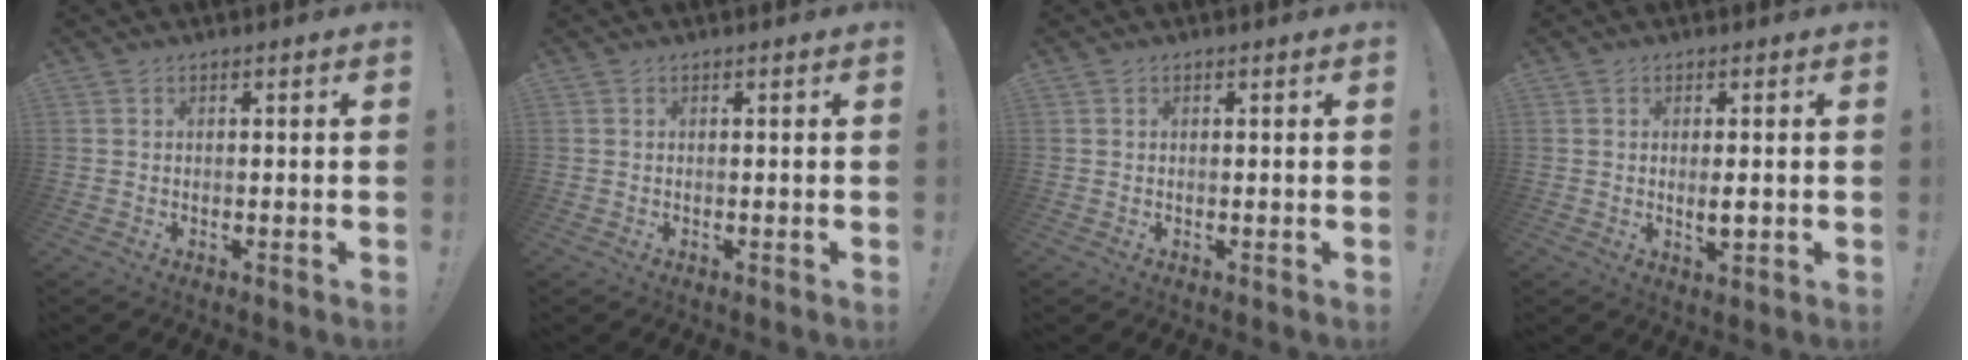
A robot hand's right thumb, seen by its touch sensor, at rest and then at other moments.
{"total": 0.0}
{"total": 0.0}
{"total": 3.2, "force": [-0.1, 0.8, 3.1], "torque": [-0.042, -0.006, -0.003]}